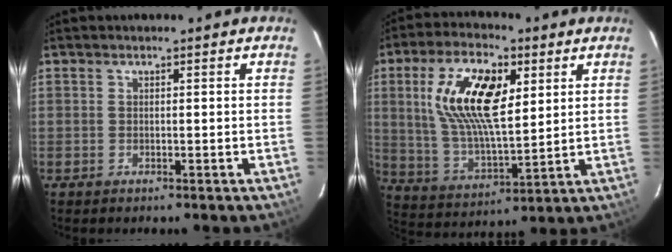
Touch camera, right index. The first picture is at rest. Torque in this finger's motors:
{"motor_torque": [1.31, 0.83, 0.91, 0.21]}